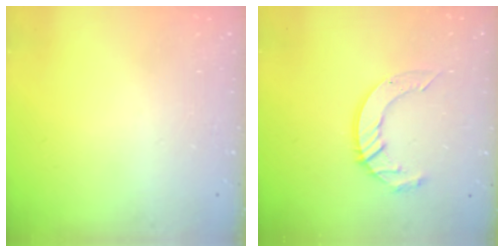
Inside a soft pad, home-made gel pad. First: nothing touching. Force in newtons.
{"total": 9.8, "press": 9.8, "slide": 0.9}